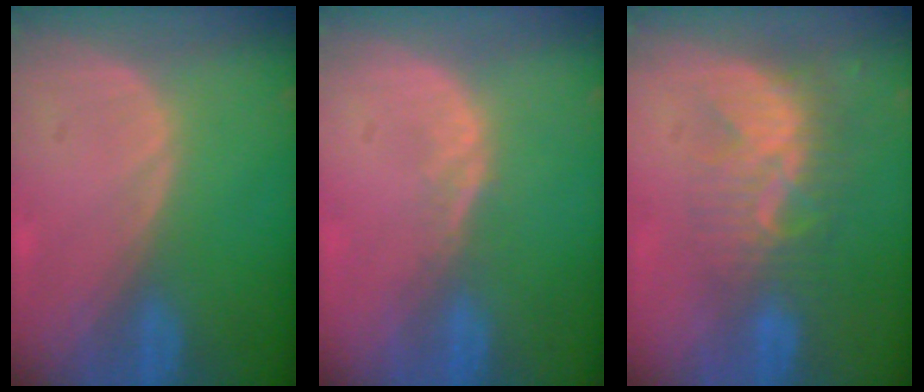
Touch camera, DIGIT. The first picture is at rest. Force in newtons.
{"total": 1.5, "press": 1.2, "slide": 0.9}
{"total": 8.9, "press": 7.6, "slide": 4.5}